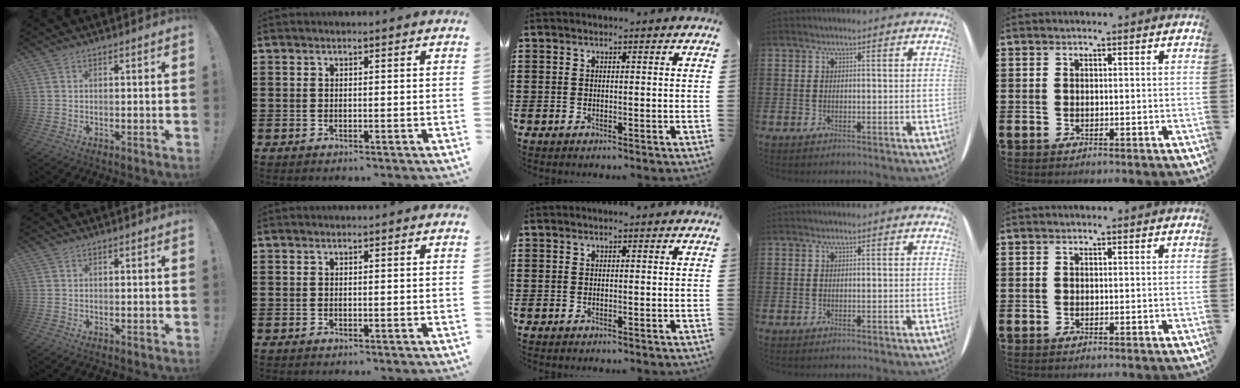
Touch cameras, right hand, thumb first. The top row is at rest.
{}